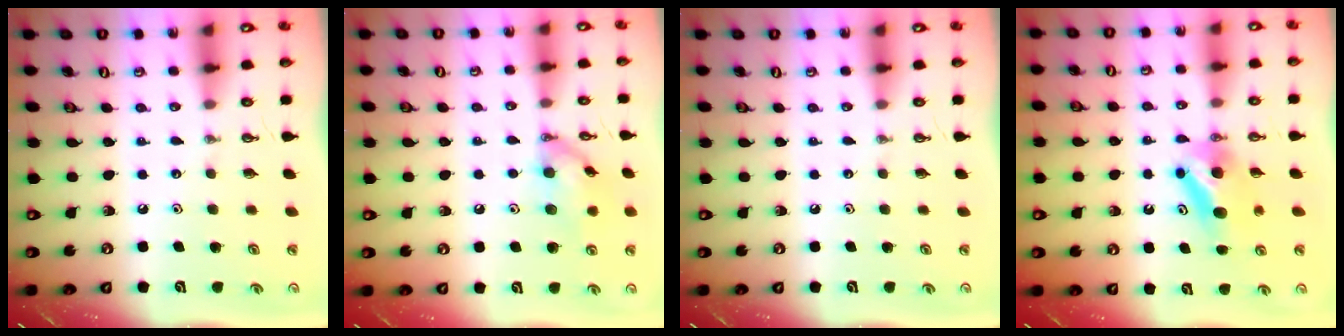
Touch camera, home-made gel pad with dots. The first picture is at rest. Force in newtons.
{"total": 11.7, "press": 11.6, "slide": 1.3}
{"total": 0.0}
{"total": 6.6, "press": 6.5, "slide": 1.2}